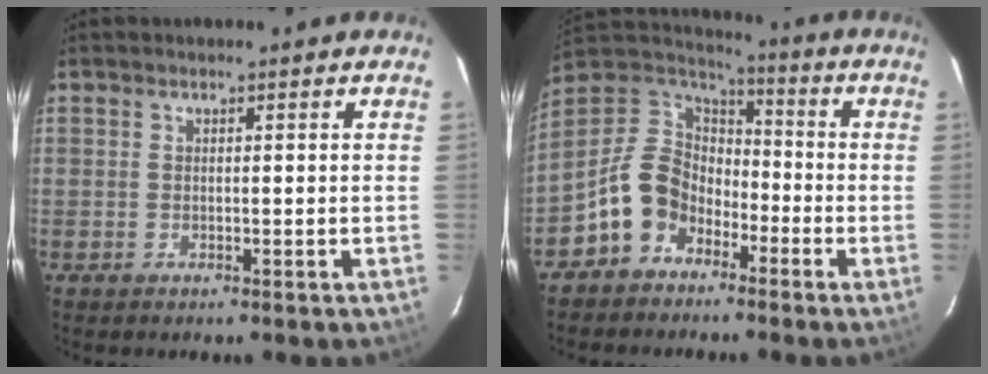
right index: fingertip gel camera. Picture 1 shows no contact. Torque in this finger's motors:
{"motor_torque": [0.59, -0.31, -0.22, -0.21]}